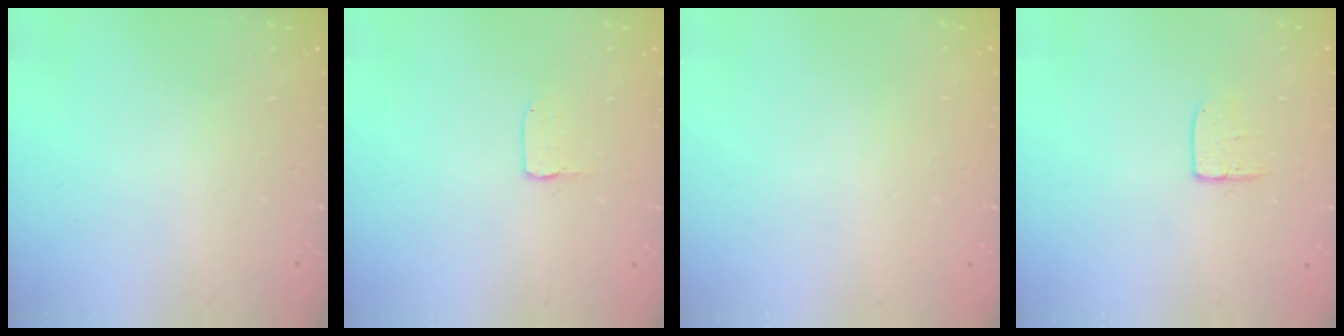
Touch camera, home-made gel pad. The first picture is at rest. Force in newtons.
{"total": 2.0, "press": 2.0, "slide": 0.1}
{"total": 0.0}
{"total": 5.4, "press": 5.4, "slide": 0.4}